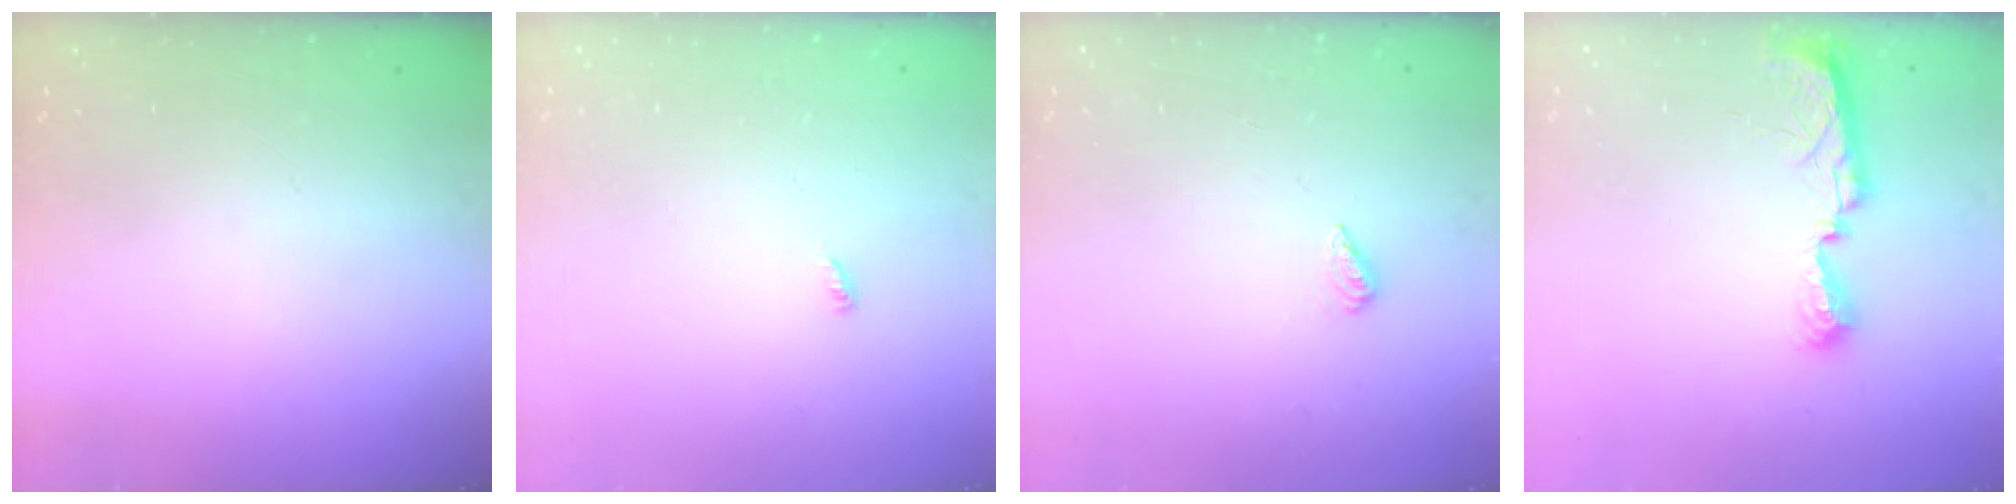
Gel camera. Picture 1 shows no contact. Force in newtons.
{"total": 2.5, "press": 2.5, "slide": 0.2}
{"total": 2.1, "press": 1.9, "slide": 0.8}
{"total": 8.0, "press": 7.9, "slide": 1.1}